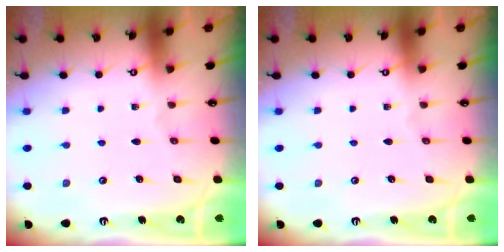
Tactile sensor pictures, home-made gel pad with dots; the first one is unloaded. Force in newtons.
{"total": 0.0}